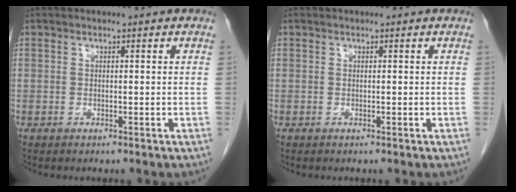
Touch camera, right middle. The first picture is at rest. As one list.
[{"total": 0.0}]